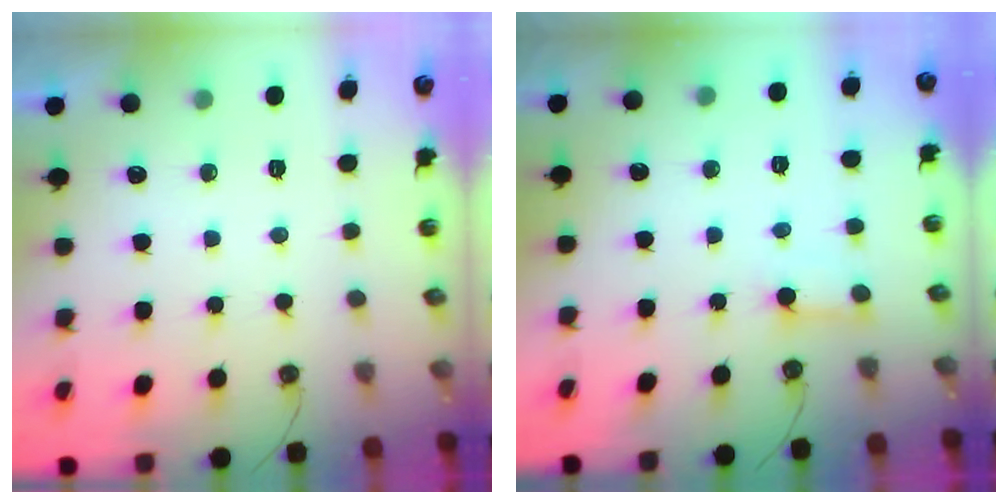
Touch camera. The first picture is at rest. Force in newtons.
{"total": 3.1, "press": 3.1, "slide": 0.2}